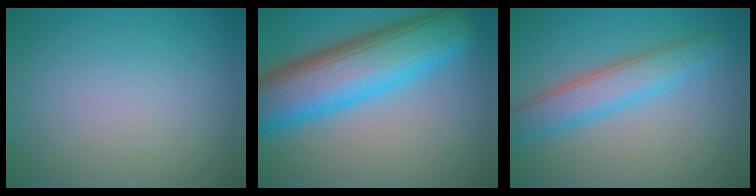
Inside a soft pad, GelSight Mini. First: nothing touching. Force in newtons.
{"total": 10.8, "press": 10.8, "slide": 0.4}
{"total": 4.3, "press": 4.3, "slide": 0.0}